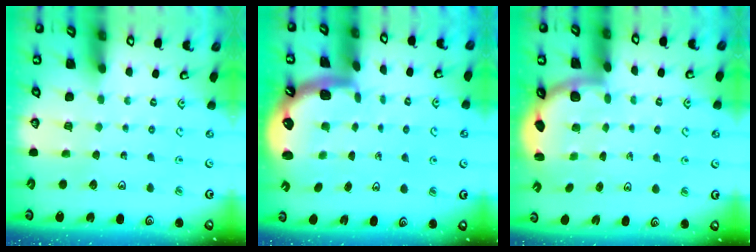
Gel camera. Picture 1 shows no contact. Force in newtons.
{"total": 1.5, "press": 1.3, "slide": 0.6}
{"total": 3.1, "press": 2.7, "slide": 1.5}